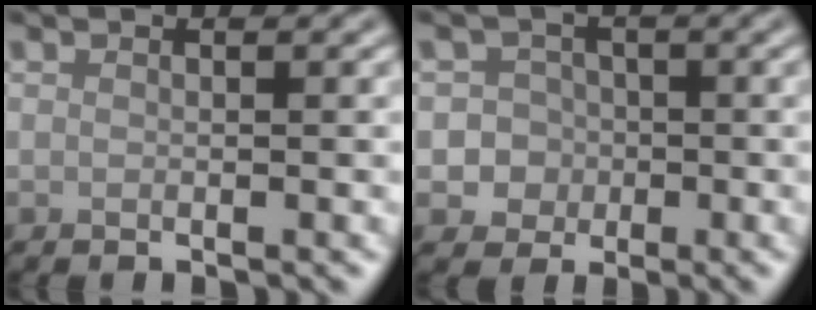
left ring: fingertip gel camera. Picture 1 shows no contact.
{"total": 4.0, "force": [-0.9, 3.8, 0.8], "torque": [0.021, 0.011, -0.034]}